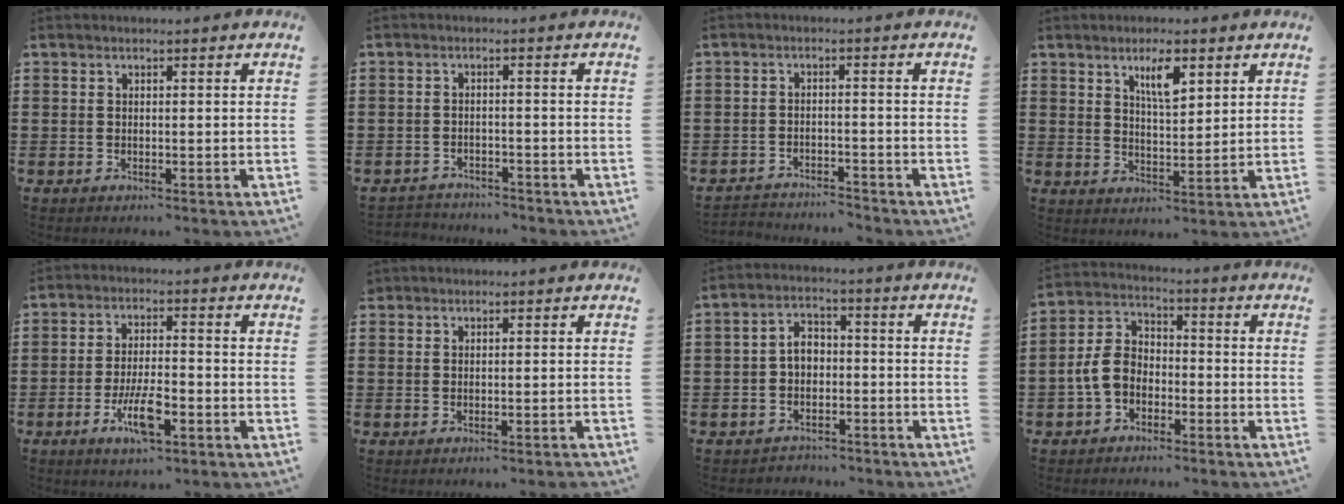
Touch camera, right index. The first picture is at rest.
{"total": 2.5, "force": [-2.4, 0.4, -0.3], "torque": [-0.002, 0.002, -0.056]}
{"total": 3.2, "force": [-3.2, 0.3, -0.3], "torque": [-0.003, 0.000, -0.071]}
{"total": 5.3, "force": [3.0, 1.6, 4.0], "torque": [-0.072, 0.000, 0.048]}
{"total": 7.3, "force": [-3.1, 2.1, 6.2], "torque": [-0.134, -0.009, -0.059]}
{"total": 0.0}
{"total": 4.2, "force": [-2.2, 2.9, 2.0], "torque": [-0.043, 0.015, -0.045]}
{"total": 6.1, "force": [-2.5, 4.5, 3.3], "torque": [-0.100, 0.008, -0.055]}